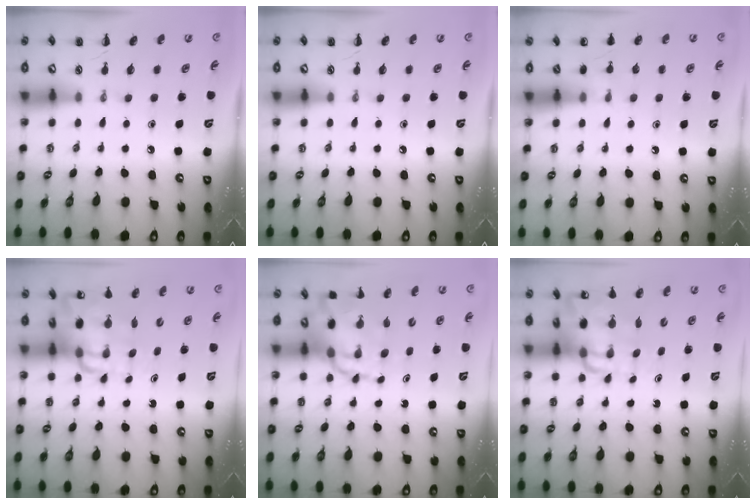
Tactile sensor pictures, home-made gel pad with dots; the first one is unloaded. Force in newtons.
{"total": 0.0}
{"total": 5.3, "press": 5.0, "slide": 1.7}
{"total": 12.1, "press": 11.6, "slide": 3.3}
{"total": 10.0, "press": 9.7, "slide": 2.5}
{"total": 12.1, "press": 11.6, "slide": 3.3}